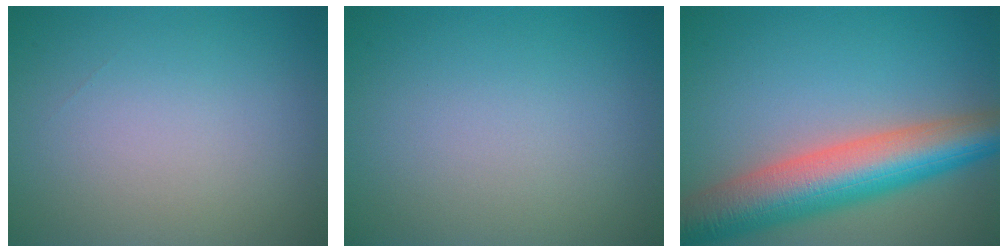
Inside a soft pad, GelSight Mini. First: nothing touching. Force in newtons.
{"total": 0.0}
{"total": 9.8, "press": 9.8, "slide": 0.1}